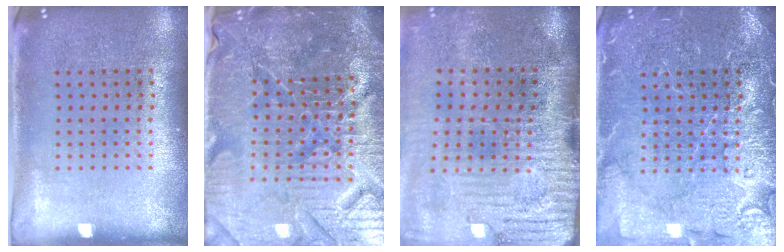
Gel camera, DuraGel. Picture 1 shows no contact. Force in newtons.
{"total": 6.4, "press": 5.9, "slide": 2.6}
{"total": 4.8, "press": 4.0, "slide": 2.6}
{"total": 6.1, "press": 6.1, "slide": 0.9}